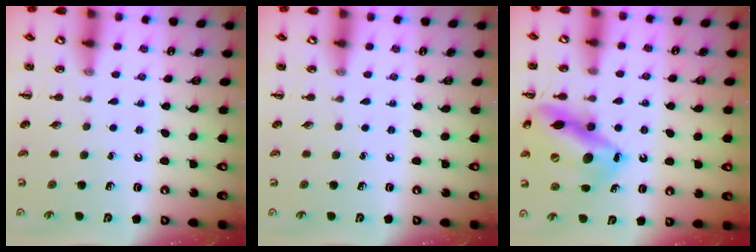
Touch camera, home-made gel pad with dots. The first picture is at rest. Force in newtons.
{"total": 0.0}
{"total": 17.1, "press": 16.6, "slide": 4.1}